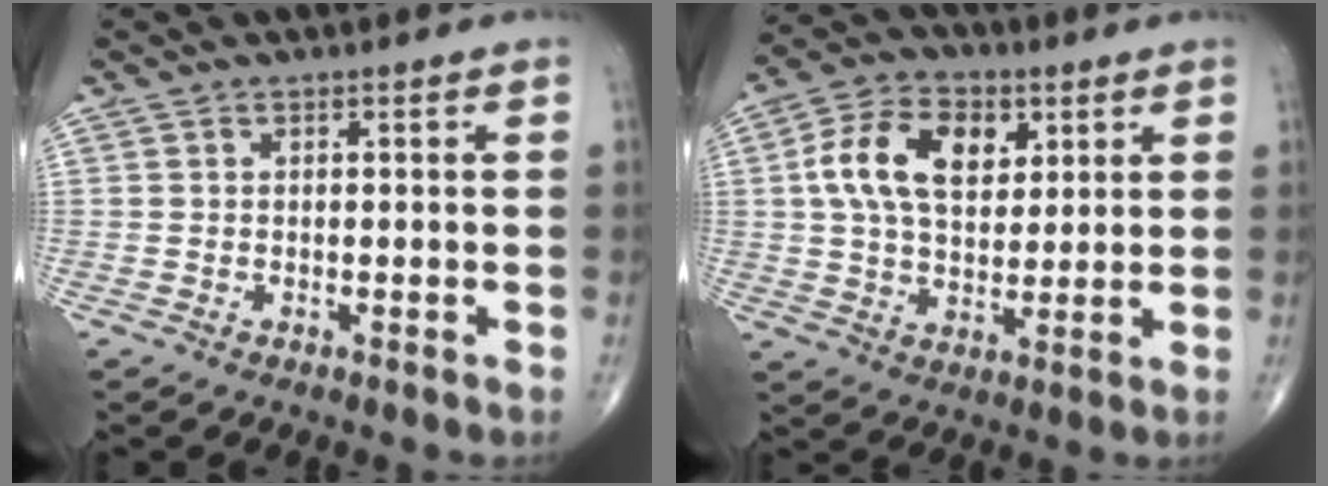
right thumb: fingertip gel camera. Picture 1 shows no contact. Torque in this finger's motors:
{"motor_torque": [-0.35, 0.66, 0.87, 0.59, 0.12]}